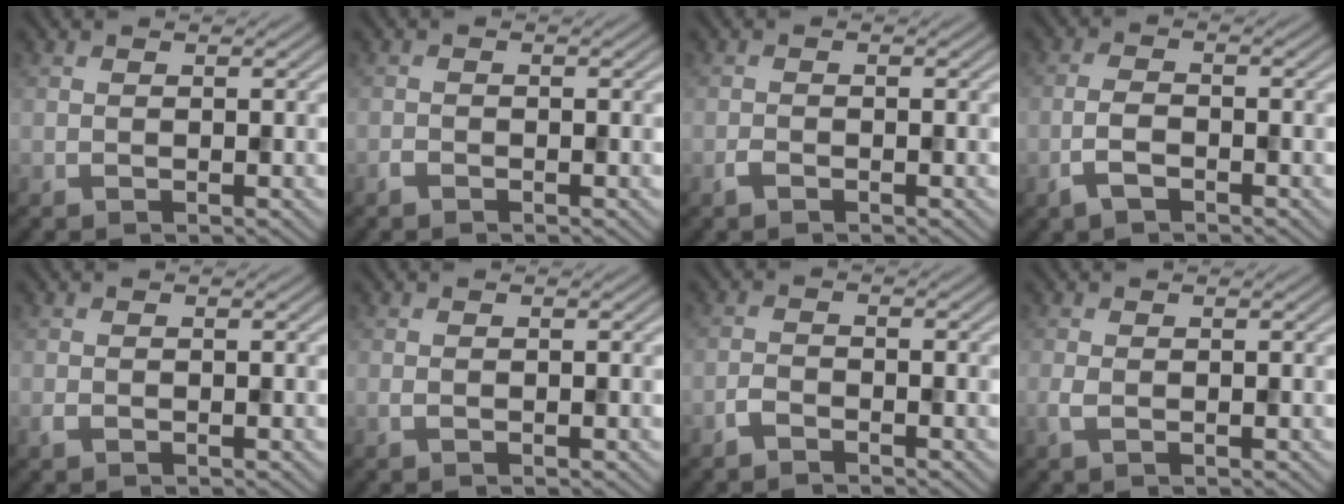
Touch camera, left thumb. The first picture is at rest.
{"total": 0.8, "force": [-0.7, 0.3, 0.3], "torque": [-0.006, 0.000, -0.015]}
{"total": 1.0, "force": [-0.8, 0.4, 0.6], "torque": [-0.013, 0.000, -0.017]}
{"total": 3.2, "force": [-1.9, 1.2, 2.3], "torque": [-0.054, 0.000, -0.043]}
{"total": 0.8, "force": [-0.3, 0.5, 0.5], "torque": [-0.014, -0.002, -0.006]}
{"total": 0.5, "force": [-0.1, 0.2, 0.5], "torque": [-0.012, -0.001, -0.003]}
{"total": 1.7, "force": [-1.4, 0.5, 0.7], "torque": [-0.016, 0.002, -0.034]}
{"total": 1.3, "force": [-0.2, 0.5, 1.1], "torque": [-0.029, -0.002, -0.006]}